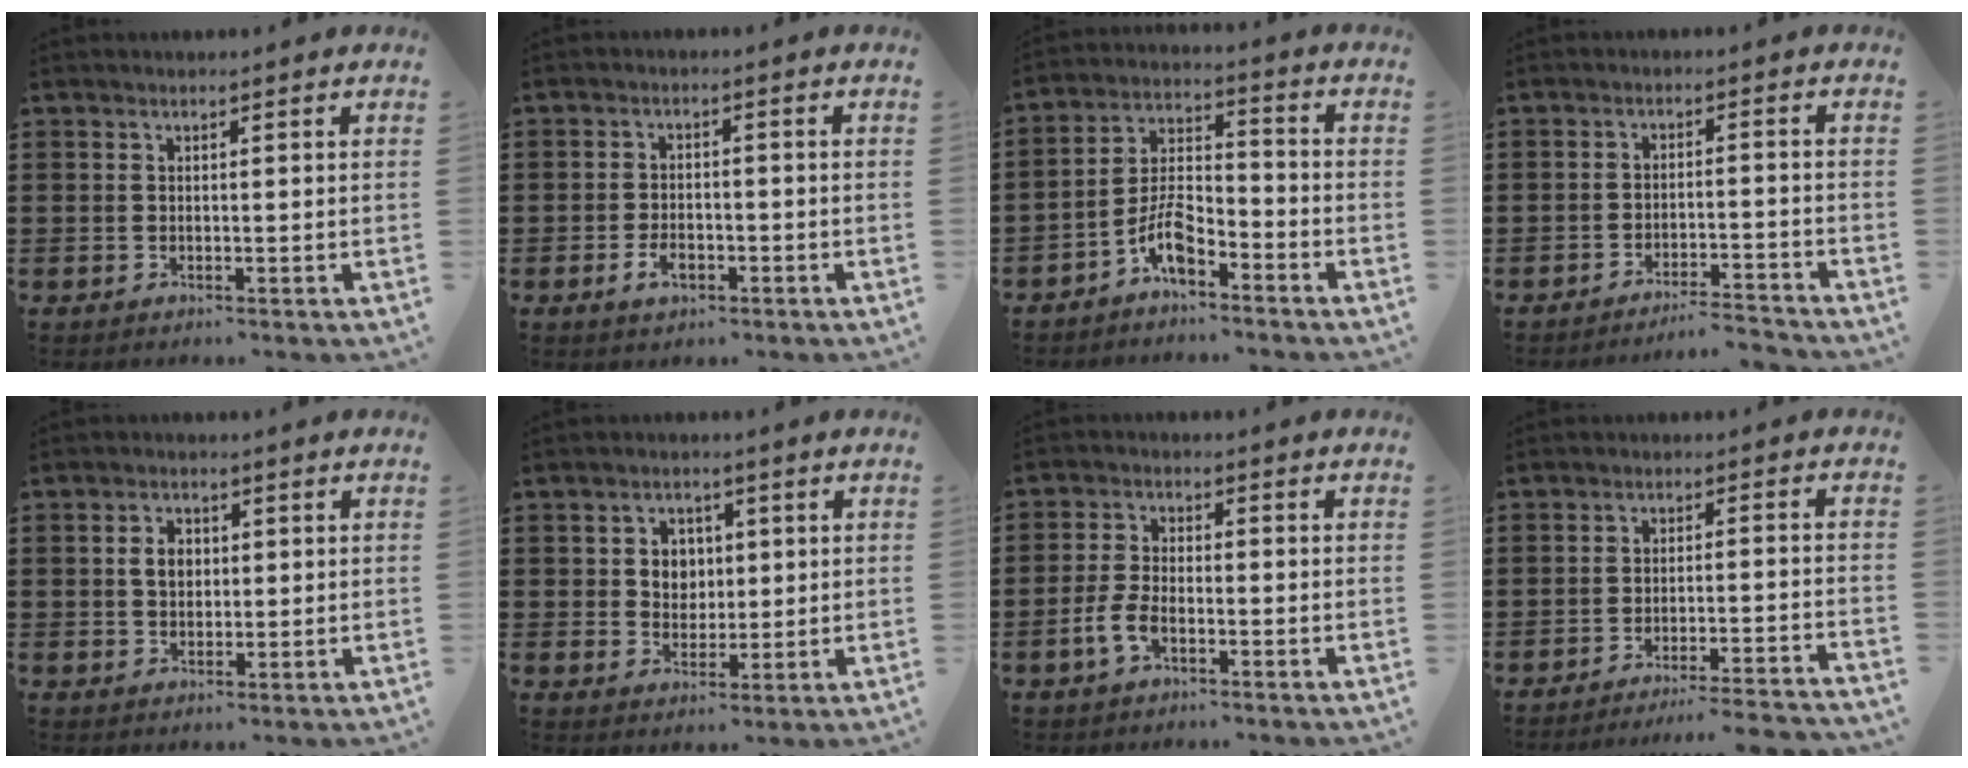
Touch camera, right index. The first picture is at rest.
{"total": 3.3, "force": [-1.5, 1.8, 2.4], "torque": [-0.042, 0.002, -0.028]}
{"total": 6.7, "force": [-4.4, 2.7, 4.3], "torque": [-0.102, 0.005, -0.089]}
{"total": 3.9, "force": [-3.8, -0.3, 0.7], "torque": [-0.016, -0.004, -0.080]}
{"total": 3.3, "force": [0.5, 2.4, 2.2], "torque": [-0.049, 0.013, 0.007]}
{"total": 4.3, "force": [0.9, 3.9, 1.5], "torque": [-0.037, 0.013, 0.010]}
{"total": 4.3, "force": [-2.0, 2.1, 3.2], "torque": [-0.076, 0.000, -0.042]}
{"total": 4.1, "force": [-3.9, -0.7, 1.0], "torque": [-0.019, -0.011, -0.080]}